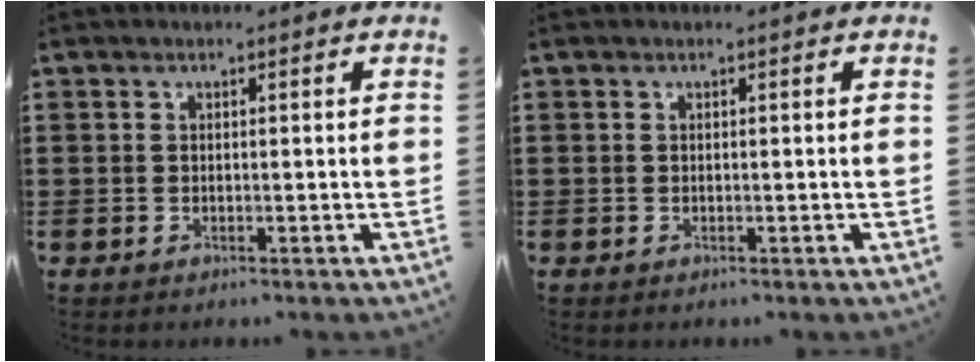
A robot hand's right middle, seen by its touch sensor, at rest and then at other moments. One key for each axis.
{"total": 0.0}